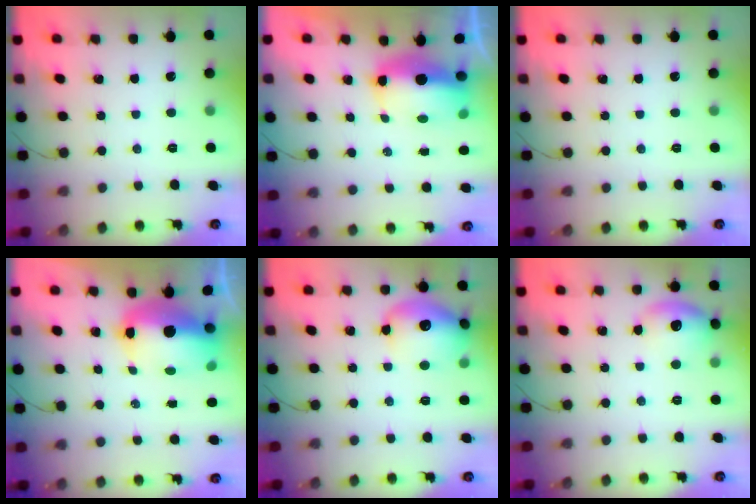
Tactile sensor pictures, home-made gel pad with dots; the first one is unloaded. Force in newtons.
{"total": 10.1, "press": 9.9, "slide": 2.0}
{"total": 0.0}
{"total": 12.0, "press": 11.7, "slide": 2.7}
{"total": 15.5, "press": 15.4, "slide": 1.7}
{"total": 10.8, "press": 10.0, "slide": 4.0}